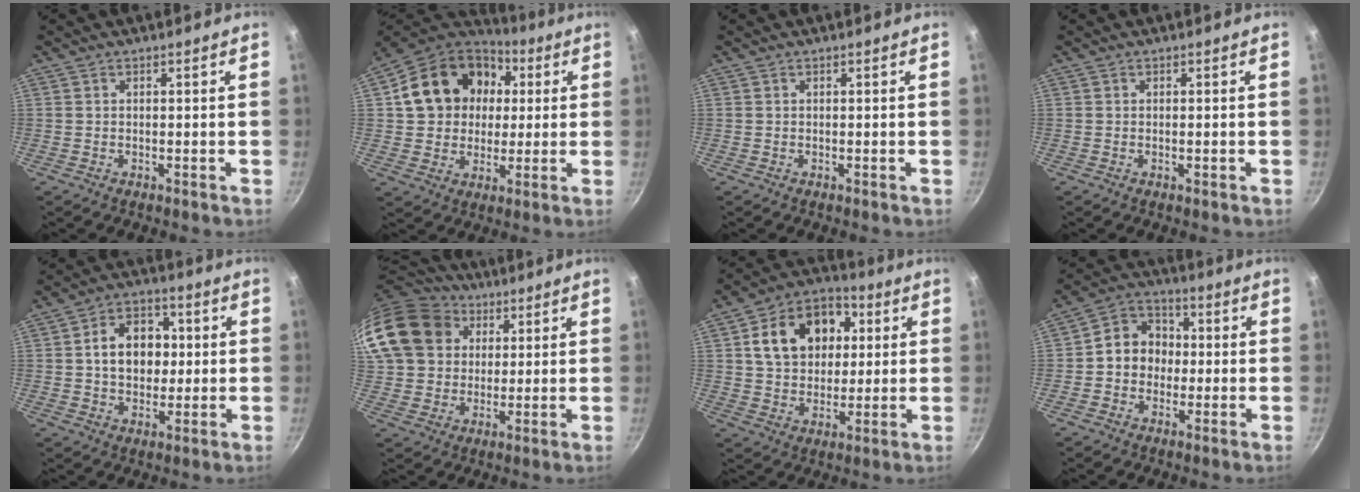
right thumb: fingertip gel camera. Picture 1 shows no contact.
{"total": 19.0, "force": [3.7, 15.6, 10.2], "torque": [-0.156, 0.029, 0.057]}
{"total": 0.0}
{"total": 0.8, "force": [-0.2, 0.3, 0.7], "torque": [-0.011, 0.001, -0.004]}
{"total": 10.8, "force": [1.1, 8.2, 7.0], "torque": [-0.076, 0.015, 0.010]}
{"total": 21.1, "force": [7.6, 17.0, 9.9], "torque": [-0.200, 0.024, 0.142]}
{"total": 16.8, "force": [4.0, 12.7, 10.2], "torque": [-0.137, 0.020, 0.058]}
{"total": 9.5, "force": [-0.4, 8.2, 4.8], "torque": [-0.039, 0.028, -0.025]}